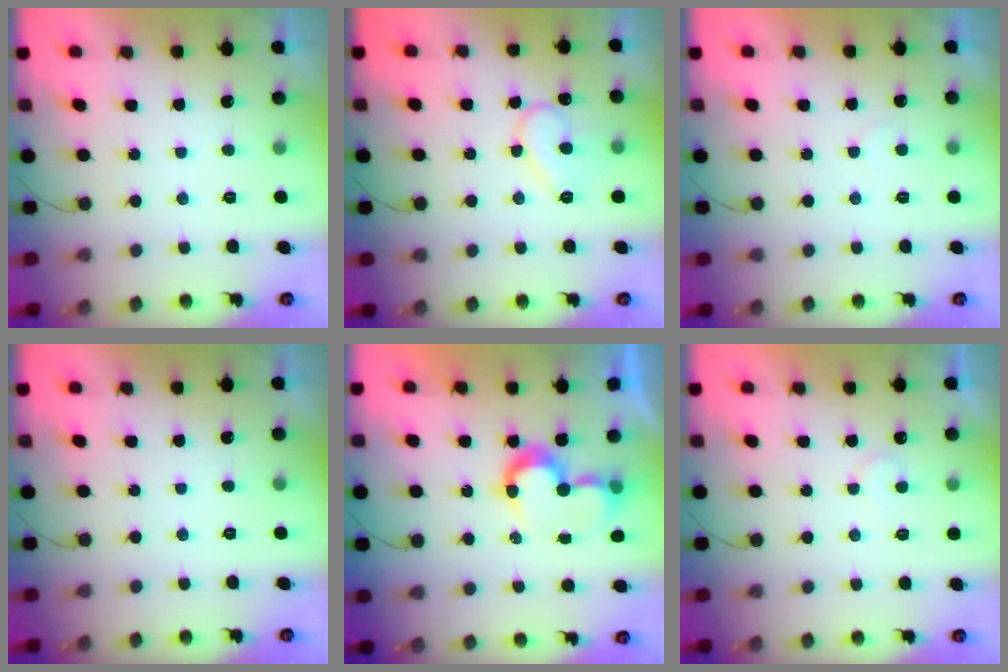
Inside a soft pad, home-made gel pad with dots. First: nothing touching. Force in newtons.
{"total": 10.2, "press": 10.1, "slide": 0.9}
{"total": 3.8, "press": 3.8, "slide": 0.3}
{"total": 0.0}
{"total": 9.4, "press": 9.4, "slide": 0.6}
{"total": 4.8, "press": 4.8, "slide": 0.3}